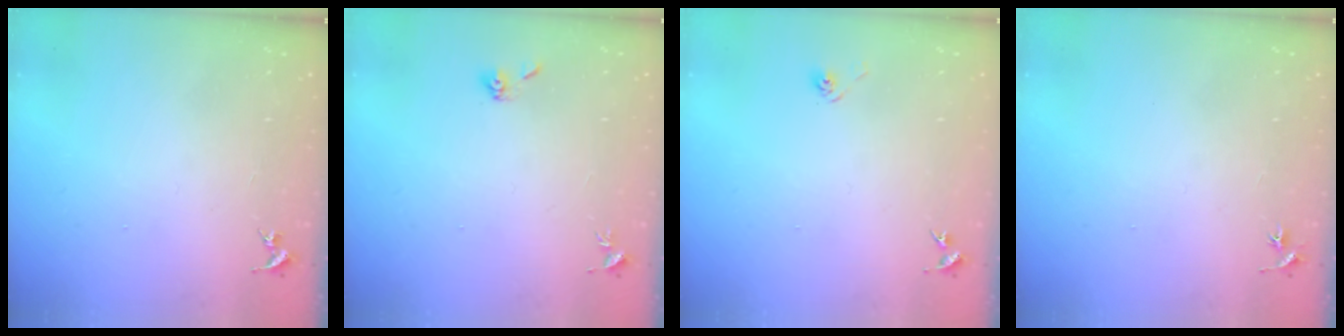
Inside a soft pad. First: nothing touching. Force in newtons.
{"total": 5.3, "press": 5.2, "slide": 1.1}
{"total": 2.9, "press": 2.6, "slide": 1.4}
{"total": 3.0, "press": 3.0, "slide": 0.3}